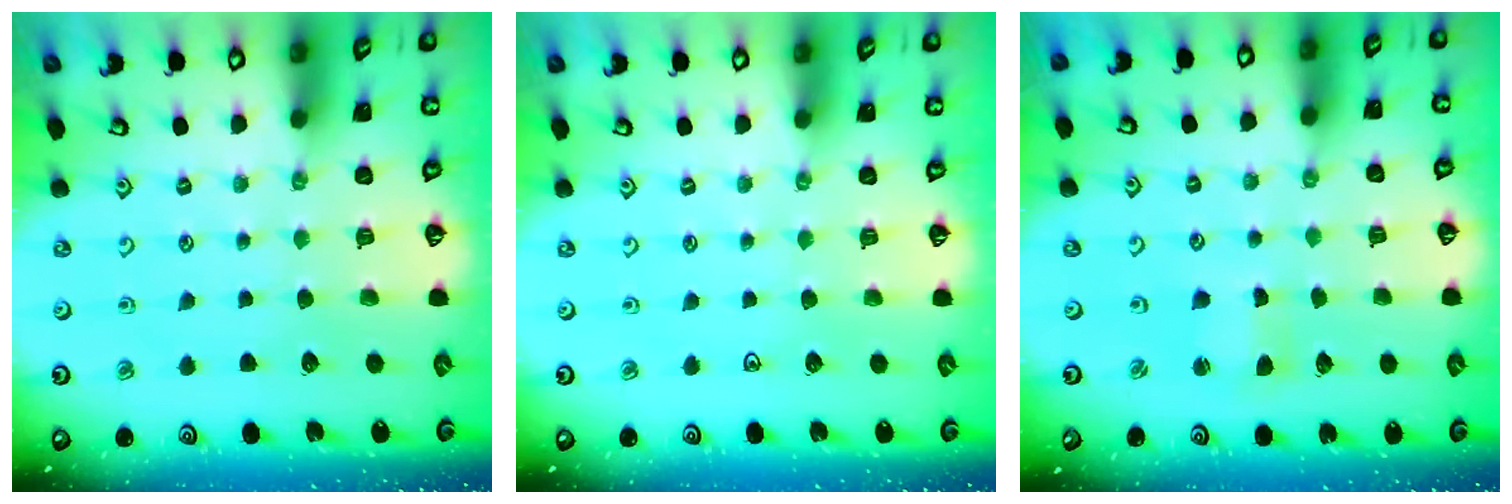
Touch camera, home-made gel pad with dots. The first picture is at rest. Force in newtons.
{"total": 0.0}
{"total": 2.6, "press": 2.5, "slide": 0.3}